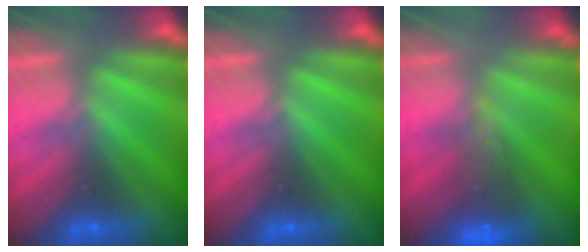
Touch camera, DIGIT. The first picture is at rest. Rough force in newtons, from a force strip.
{"total": 0.0}
{"total": 6.0}